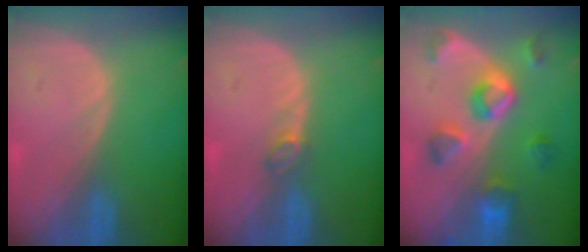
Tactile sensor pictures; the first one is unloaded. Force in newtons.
{"total": 1.7, "press": 1.7, "slide": 0.4}
{"total": 8.0, "press": 7.9, "slide": 1.3}